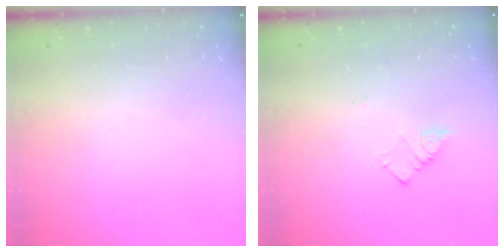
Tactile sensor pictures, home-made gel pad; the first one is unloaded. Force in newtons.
{"total": 3.2, "press": 3.1, "slide": 0.4}